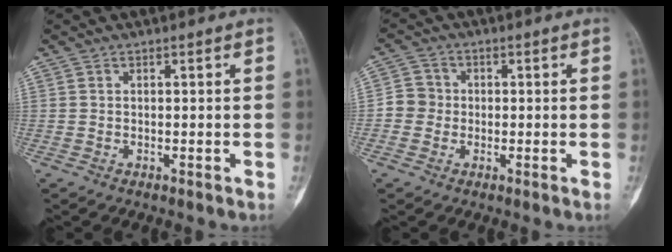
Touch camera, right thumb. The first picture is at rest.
{"total": 3.9, "force": [-0.5, 3.8, 1.0], "torque": [0.002, 0.009, -0.019]}